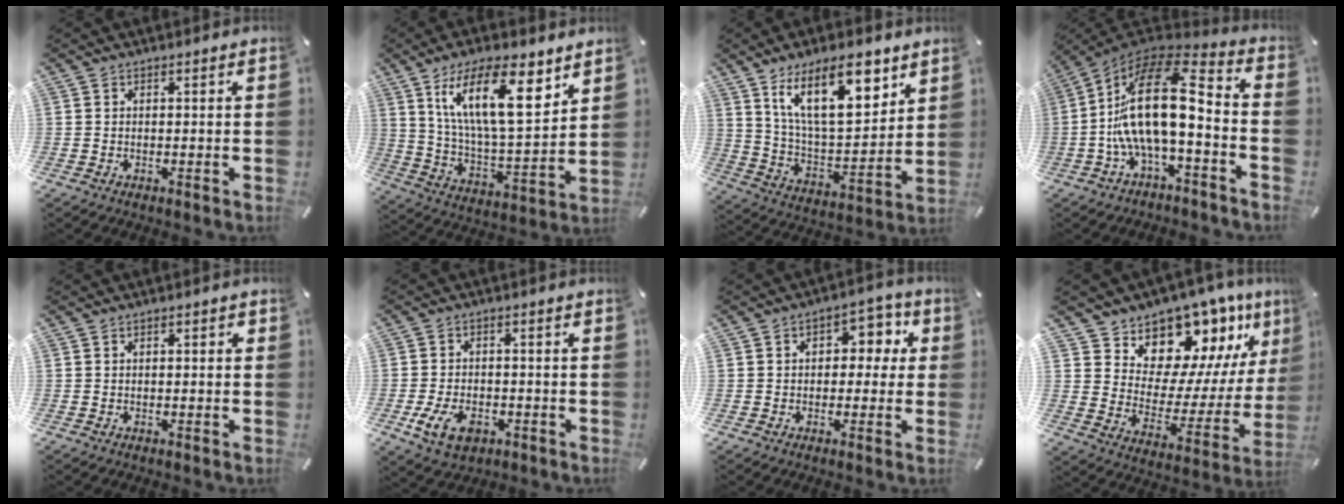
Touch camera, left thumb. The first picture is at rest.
{"total": 20.1, "force": [10.7, 7.2, 15.4], "torque": [-0.287, -0.040, 0.175]}
{"total": 18.9, "force": [11.1, 8.0, 13.0], "torque": [-0.227, -0.044, 0.187]}
{"total": 20.0, "force": [-0.5, 8.5, 18.1], "torque": [-0.360, -0.009, -0.009]}
{"total": 1.0, "force": [0.1, 0.5, 0.8], "torque": [-0.016, 0.004, 0.000]}
{"total": 7.6, "force": [-2.7, 5.1, 5.0], "torque": [-0.109, 0.001, -0.053]}
{"total": 6.4, "force": [0.5, 4.8, 4.2], "torque": [-0.042, 0.000, -0.005]}
{"total": 13.6, "force": [11.6, 6.9, 1.8], "torque": [-0.027, -0.137, 0.201]}